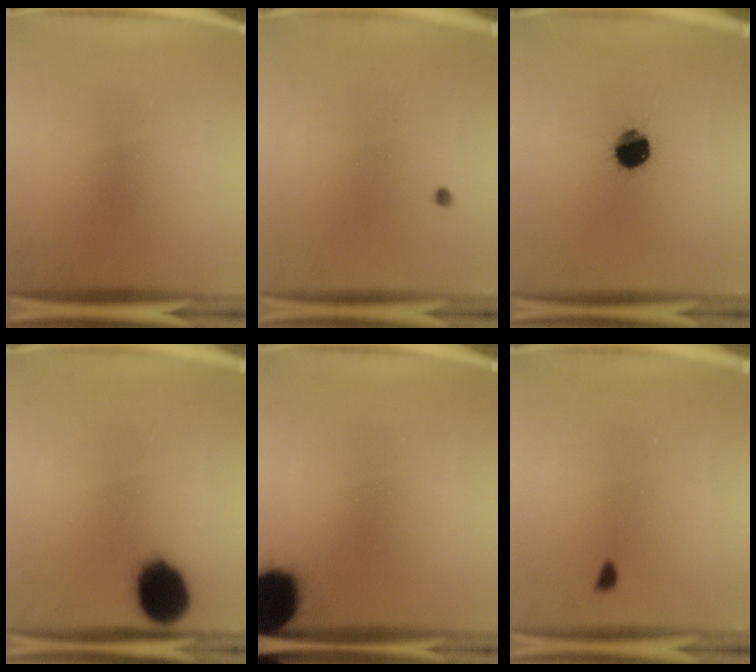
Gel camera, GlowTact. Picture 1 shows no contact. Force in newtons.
{"total": 0.5}
{"total": 9.8}
{"total": 14.1}
{"total": 18.9}
{"total": 1.1}